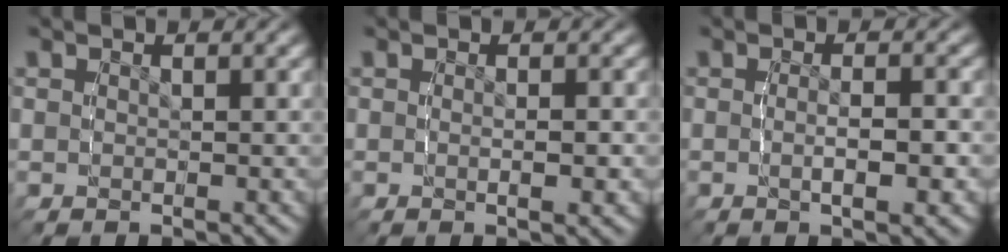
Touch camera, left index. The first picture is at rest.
{"total": 1.1, "force": [-0.3, 0.0, 1.0], "torque": [-0.020, -0.003, -0.005]}
{"total": 2.5, "force": [-1.0, 0.5, 2.3], "torque": [-0.039, -0.003, -0.018]}